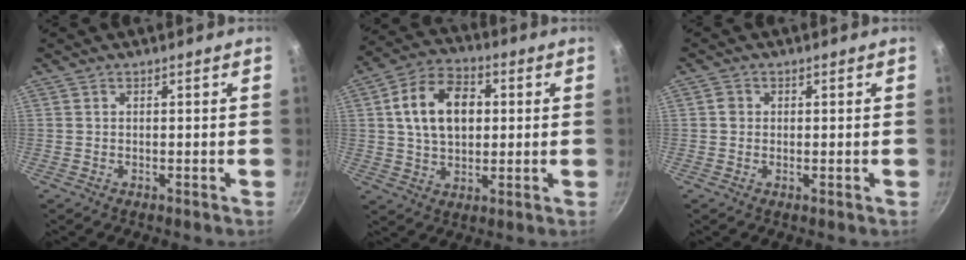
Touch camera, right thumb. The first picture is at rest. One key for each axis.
{"total": 13.7, "fx": 2.3, "fy": 9.2, "fz": 9.8, "tx": -0.143, "ty": 0.015, "tz": 0.030}
{"total": 1.6, "fx": 0.1, "fy": 1.5, "fz": 0.7, "tx": -0.009, "ty": 0.000, "tz": -0.003}